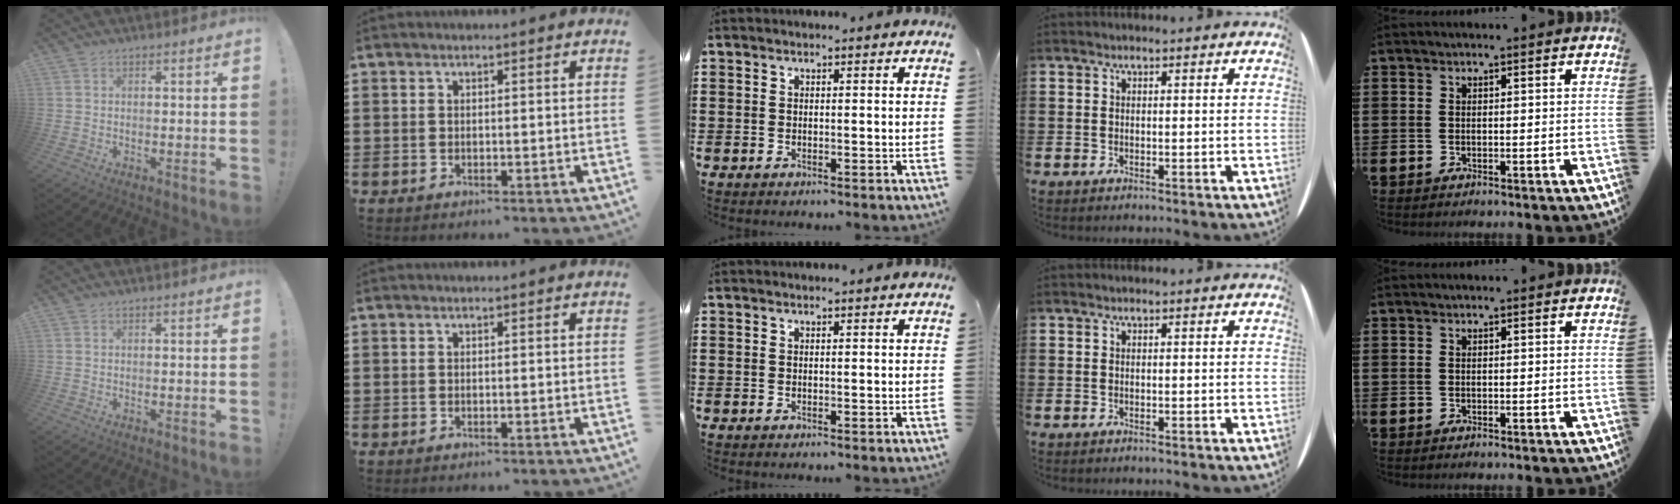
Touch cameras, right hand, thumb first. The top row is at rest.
{}